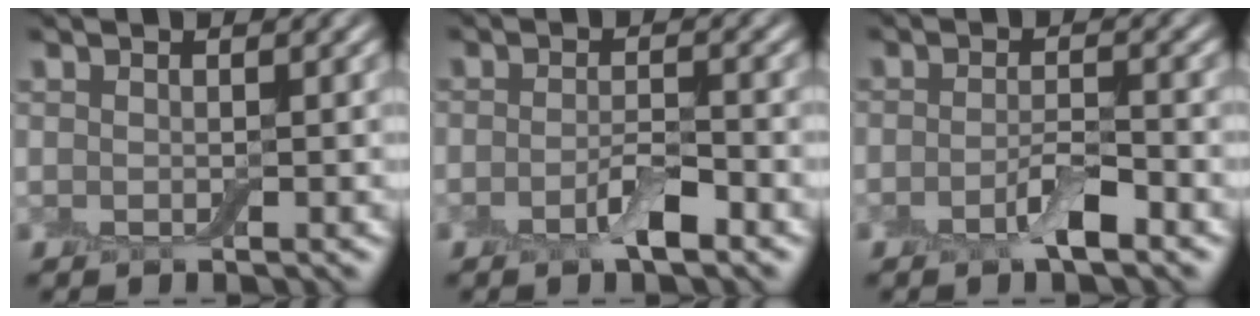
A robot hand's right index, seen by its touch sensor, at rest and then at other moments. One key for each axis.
{"total": 2.7, "fx": -1.4, "fy": 0.8, "fz": 2.1, "tx": -0.040, "ty": 0.001, "tz": -0.029}
{"total": 2.7, "fx": -1.5, "fy": 0.7, "fz": 2.2, "tx": -0.041, "ty": 0.002, "tz": -0.032}